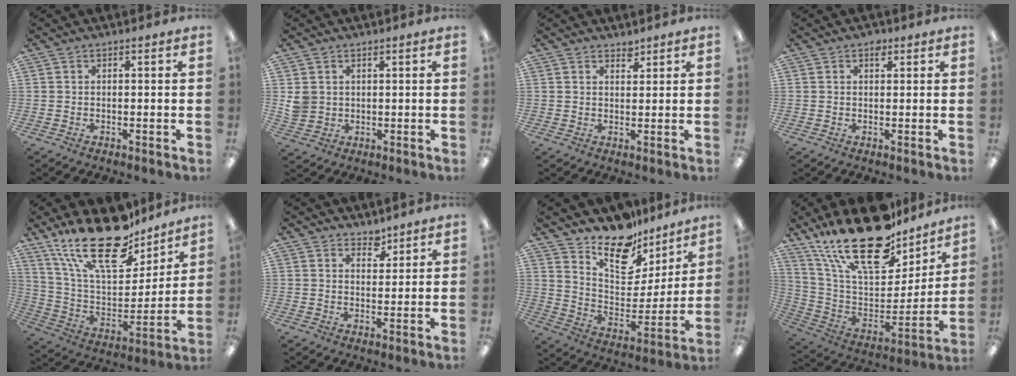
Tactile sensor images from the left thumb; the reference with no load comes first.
{"total": 3.8, "force": [1.5, 3.5, 0.6], "torque": [-0.012, 0.000, 0.029]}
{"total": 2.0, "force": [1.9, 0.7, 0.3], "torque": [0.010, -0.015, 0.032]}
{"total": 1.7, "force": [1.0, 1.0, 1.0], "torque": [-0.005, -0.004, 0.013]}
{"total": 25.0, "force": [18.0, 10.1, 14.2], "torque": [-0.262, -0.114, 0.310]}
{"total": 3.6, "force": [3.2, 1.6, 0.6], "torque": [0.007, -0.022, 0.055]}
{"total": 16.7, "force": [14.0, 7.1, 5.7], "torque": [-0.115, -0.113, 0.252]}
{"total": 26.8, "force": [19.4, 10.9, 15.0], "torque": [-0.254, -0.128, 0.336]}